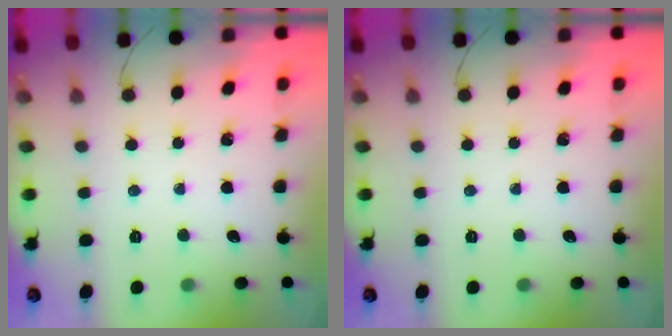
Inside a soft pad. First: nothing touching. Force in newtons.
{"total": 0.0}